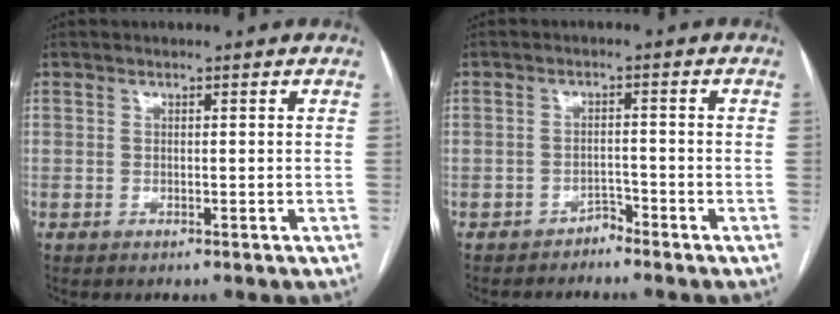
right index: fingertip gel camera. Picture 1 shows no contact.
{"total": 1.9, "force": [-1.9, 0.3, 0.0], "torque": [0.006, 0.001, -0.031]}